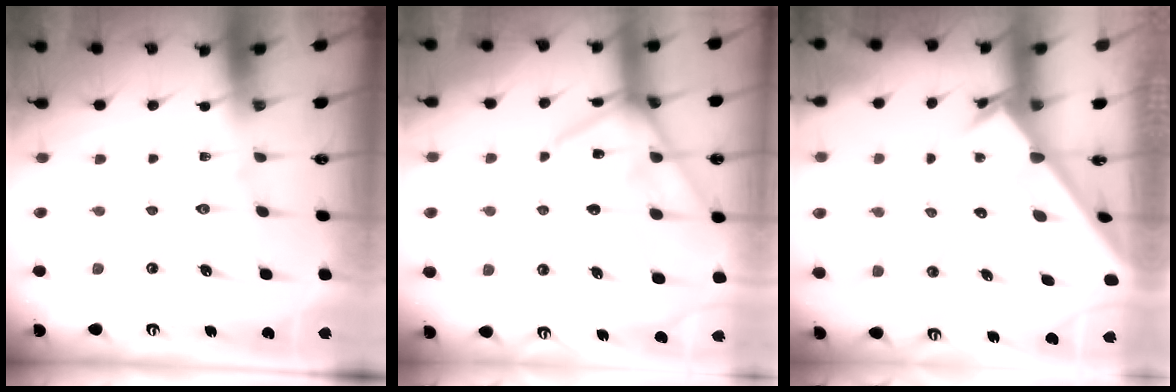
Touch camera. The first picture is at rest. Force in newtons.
{"total": 14.5, "press": 14.4, "slide": 1.2}
{"total": 2.5, "press": 2.5, "slide": 0.2}